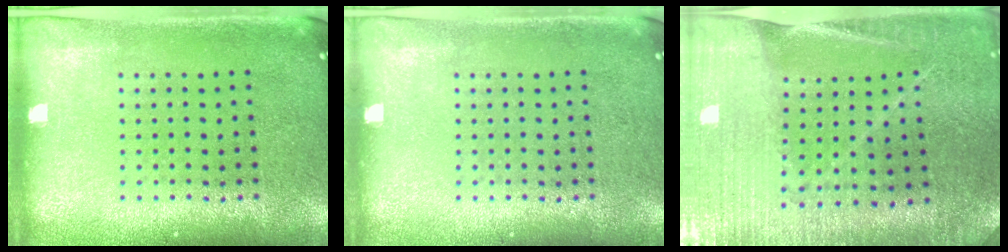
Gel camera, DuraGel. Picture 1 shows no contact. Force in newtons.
{"total": 0.0}
{"total": 1.7, "press": 1.7, "slide": 0.1}